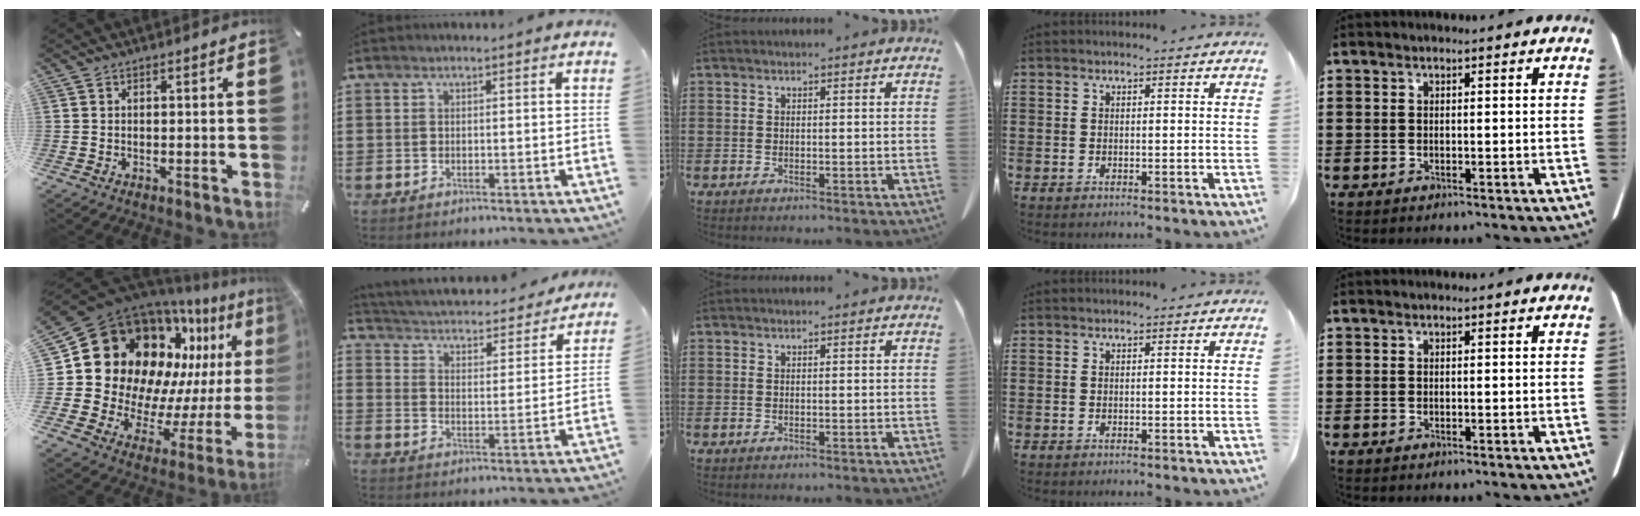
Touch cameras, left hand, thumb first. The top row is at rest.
{"thumb": {"total": 23.1, "force": [10.0, 17.0, 12.0], "torque": [-0.202, -0.116, 0.222]}, "index": {"total": 2.5, "force": [2.5, 0.2, 0.5], "torque": [-0.029, -0.030, 0.031]}}